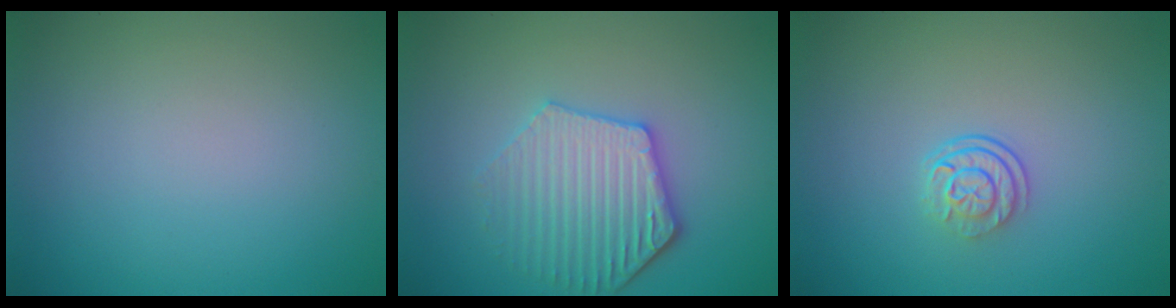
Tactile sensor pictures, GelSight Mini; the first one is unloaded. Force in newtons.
{"total": 4.5, "press": 4.0, "slide": 2.0}
{"total": 2.6, "press": 1.8, "slide": 1.9}